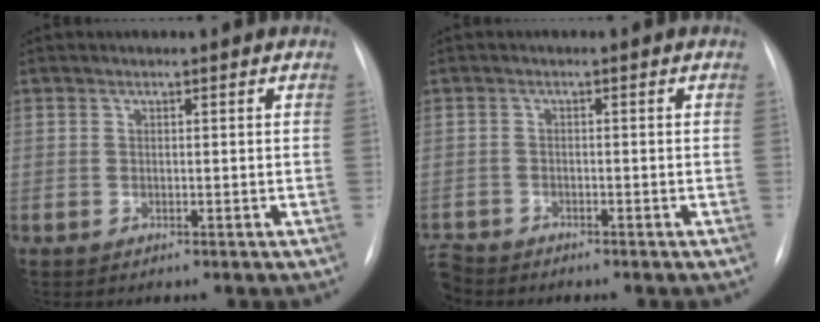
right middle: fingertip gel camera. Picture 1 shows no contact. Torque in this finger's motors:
{"motor_torque": [-0.01, 0.00, 0.00, -0.01]}